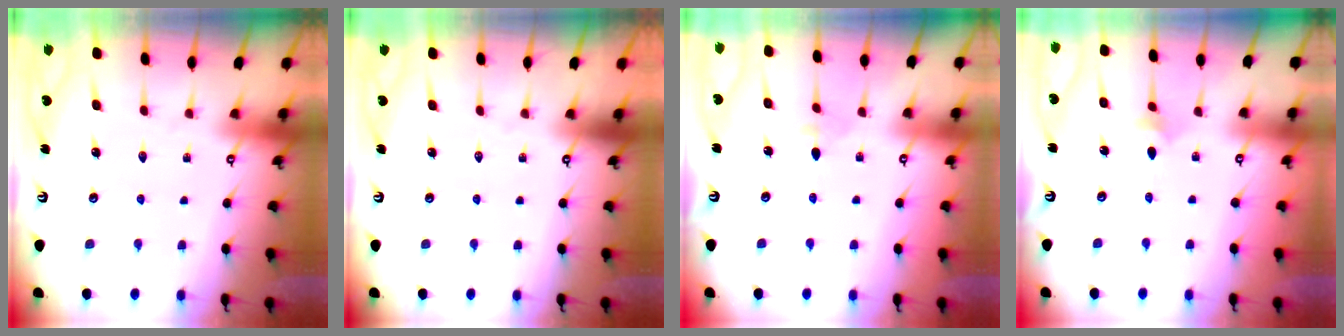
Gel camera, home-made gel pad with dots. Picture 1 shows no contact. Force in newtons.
{"total": 0.0}
{"total": 3.0, "press": 2.9, "slide": 0.6}
{"total": 3.1, "press": 3.0, "slide": 0.8}